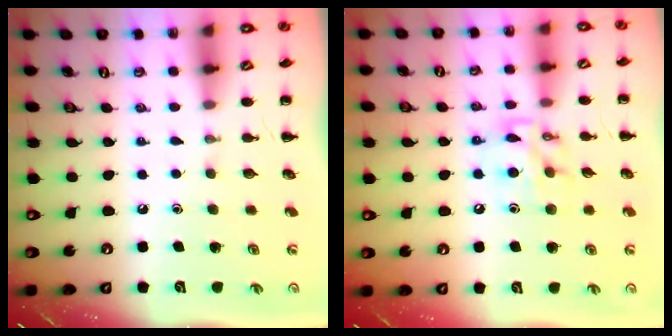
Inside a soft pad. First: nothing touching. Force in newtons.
{"total": 10.4, "press": 10.3, "slide": 1.1}